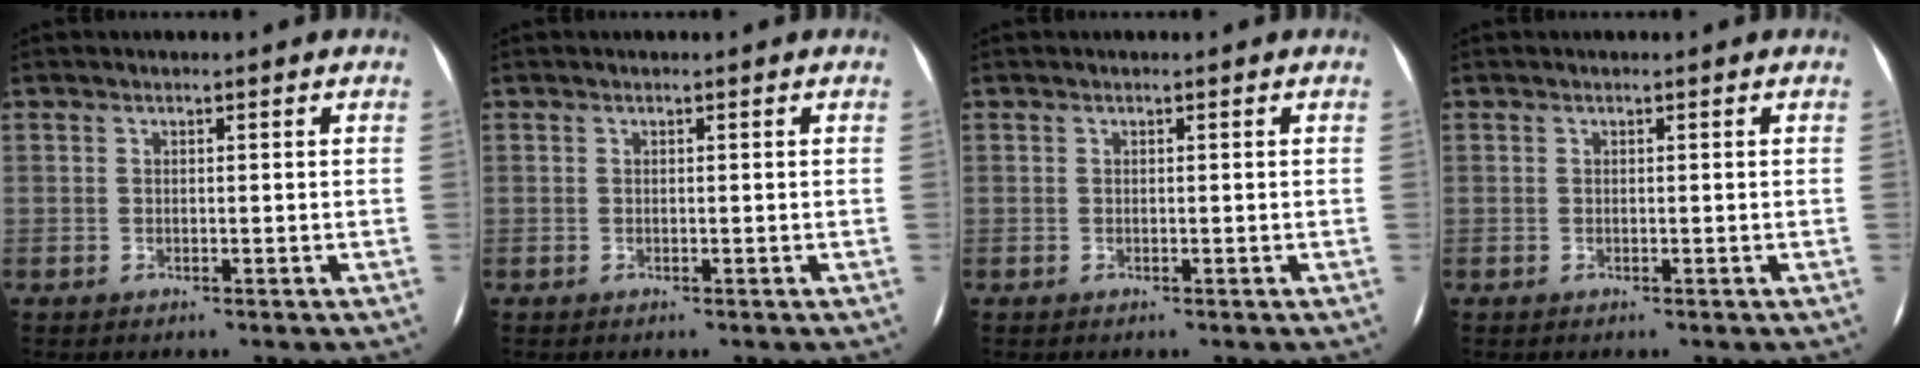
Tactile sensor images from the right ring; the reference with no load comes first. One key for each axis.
{"total": 0.0}
{"total": 0.0}
{"total": 0.0}